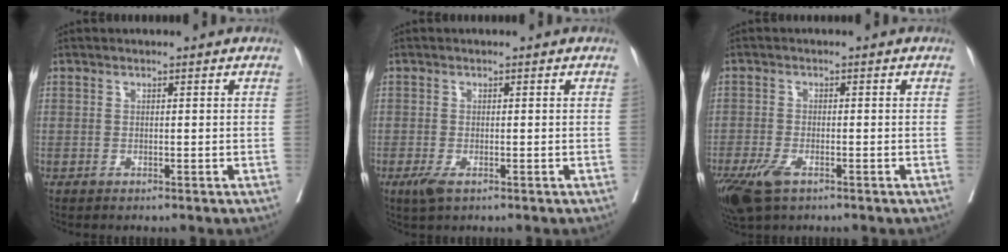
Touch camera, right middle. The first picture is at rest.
{"total": 2.2, "force": [-1.2, 0.7, 1.7], "torque": [-0.037, -0.005, -0.019]}
{"total": 6.1, "force": [-3.7, 2.4, 4.2], "torque": [-0.087, -0.014, -0.065]}